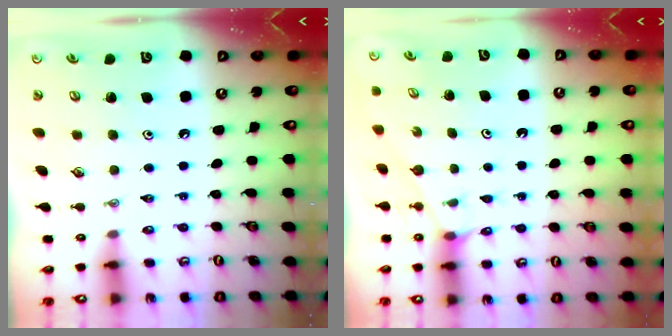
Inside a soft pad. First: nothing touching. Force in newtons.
{"total": 2.6, "press": 2.6, "slide": 0.3}